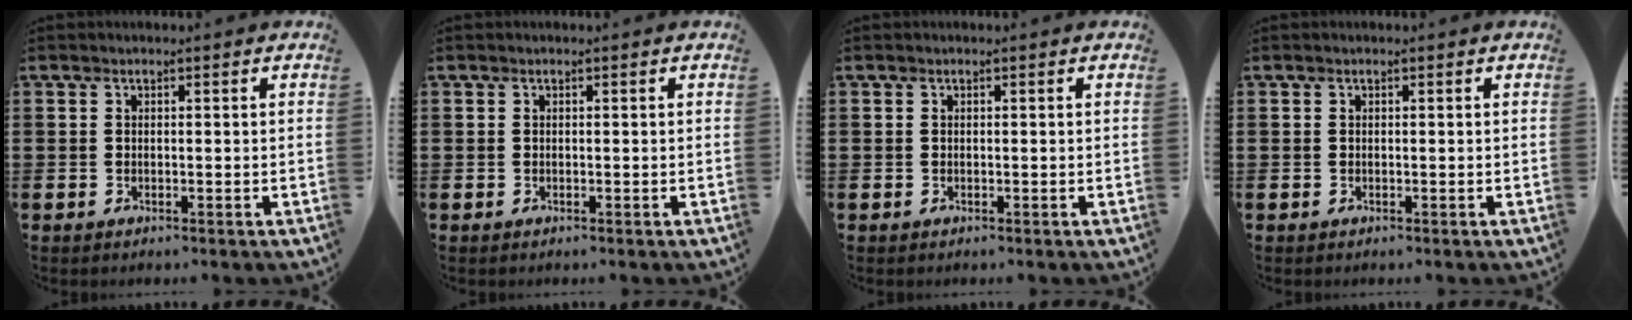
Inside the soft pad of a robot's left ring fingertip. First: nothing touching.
{"total": 0.0}
{"total": 0.0}
{"total": 0.0}